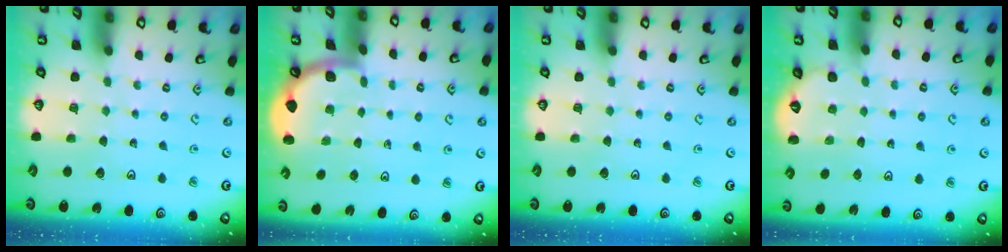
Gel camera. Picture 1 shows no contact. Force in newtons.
{"total": 1.8, "press": 1.8, "slide": 0.0}
{"total": 0.0}
{"total": 1.9, "press": 0.7, "slide": 1.8}